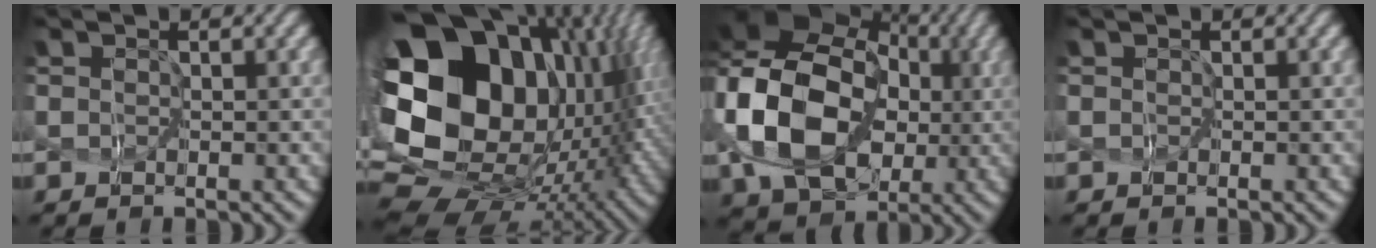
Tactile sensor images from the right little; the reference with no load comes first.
{"total": 20.4, "force": [2.6, 14.0, 14.6], "torque": [-0.308, -0.014, 0.082]}
{"total": 15.1, "force": [-0.7, 11.7, 9.5], "torque": [-0.209, -0.015, -0.007]}
{"total": 0.0}